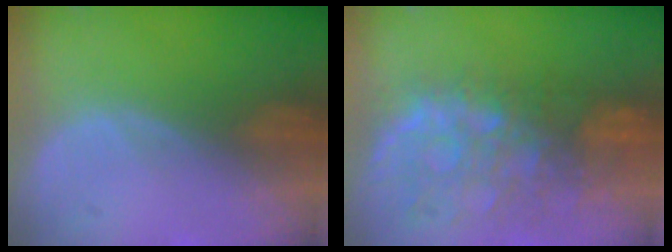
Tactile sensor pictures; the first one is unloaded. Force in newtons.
{"total": 10.4, "press": 9.4, "slide": 4.6}